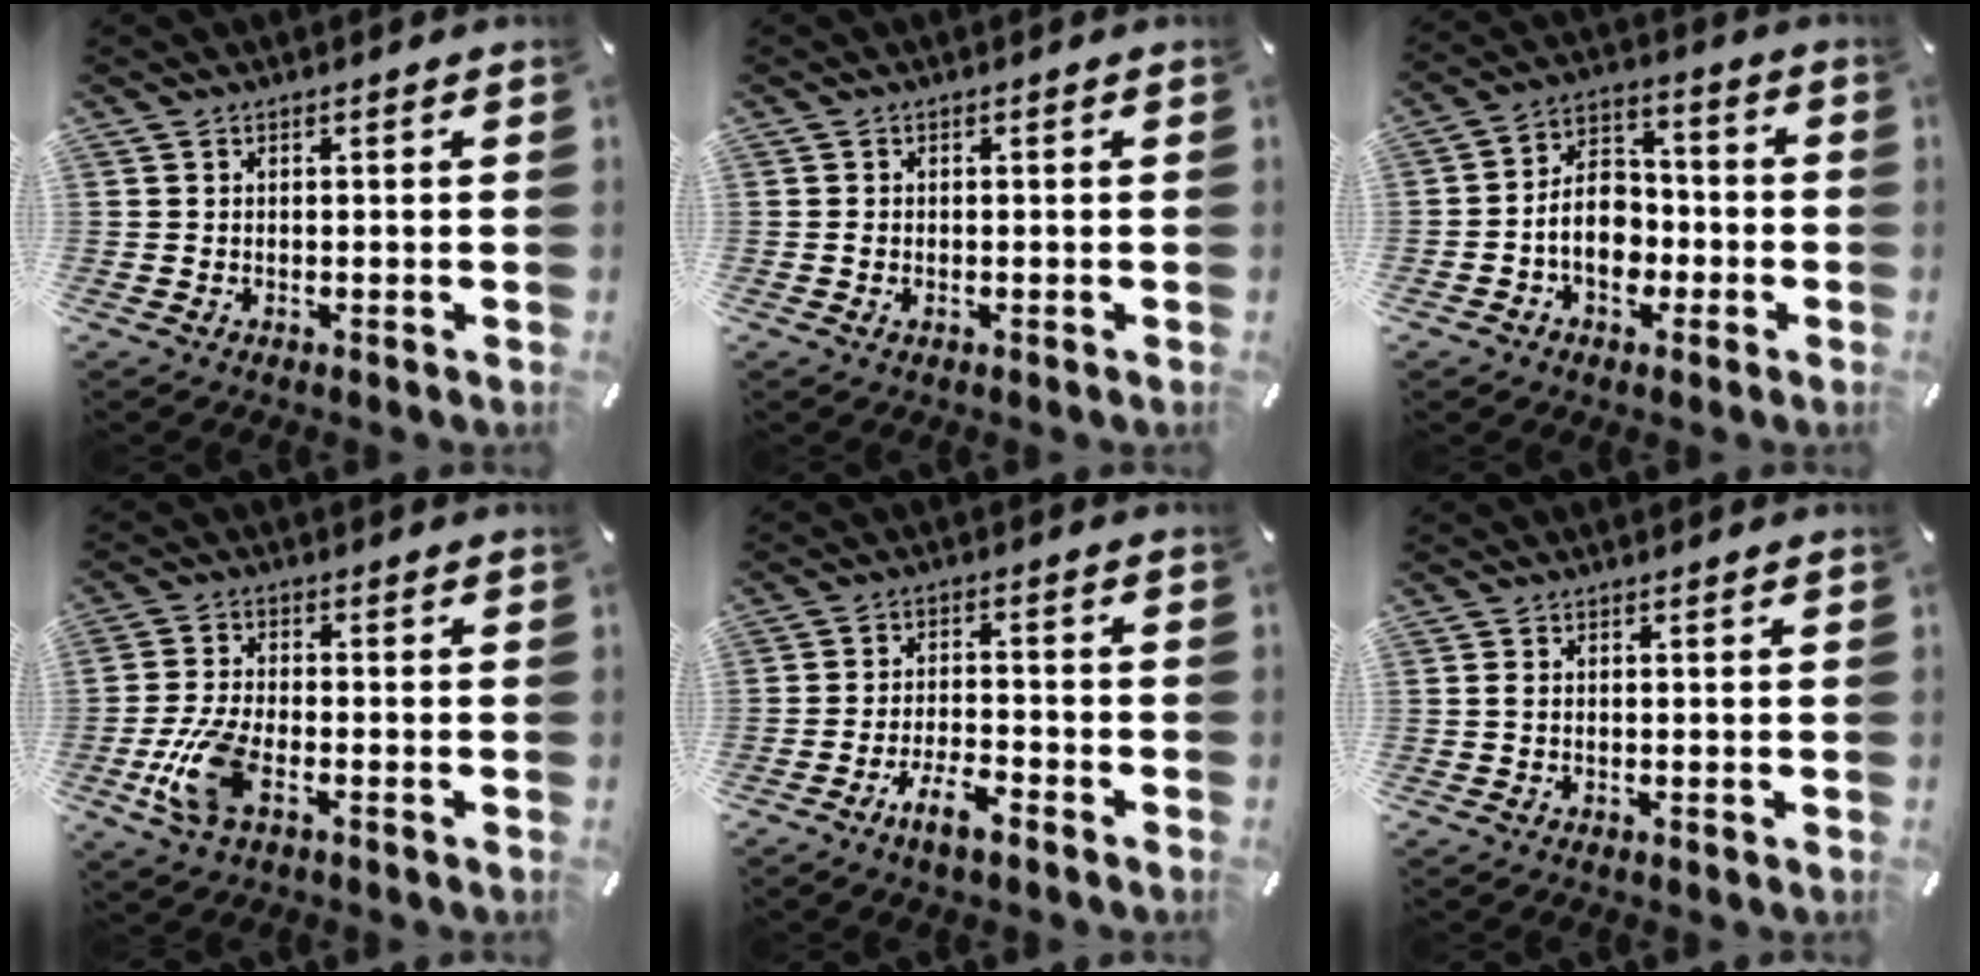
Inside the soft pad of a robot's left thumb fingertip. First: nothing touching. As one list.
[{"total": 0.8, "force": [-0.3, 0.5, 0.7], "torque": [-0.013, -0.001, -0.005]}, {"total": 10.6, "force": [-2.6, 8.4, 6.0], "torque": [-0.108, 0.019, -0.049]}, {"total": 10.5, "force": [-3.7, 4.7, 8.6], "torque": [-0.193, -0.006, -0.066]}, {"total": 6.8, "force": [-4.8, 2.3, 4.2], "torque": [-0.082, 0.018, -0.088]}, {"total": 0.9, "force": [-0.2, 0.3, 0.8], "torque": [-0.017, -0.001, -0.003]}]